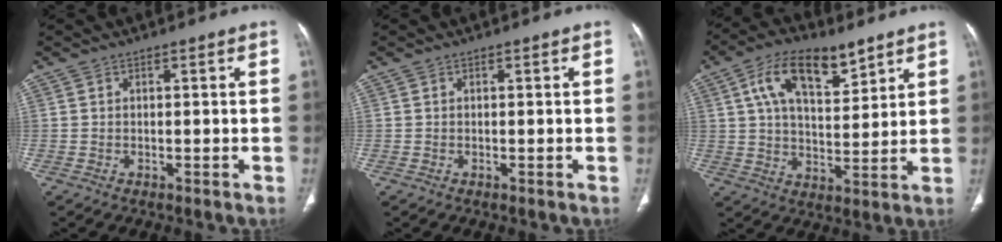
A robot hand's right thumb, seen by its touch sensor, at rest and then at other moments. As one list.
[{"total": 0.0}, {"total": 14.0, "force": [7.3, 6.7, 9.8], "torque": [-0.144, -0.019, 0.129]}]